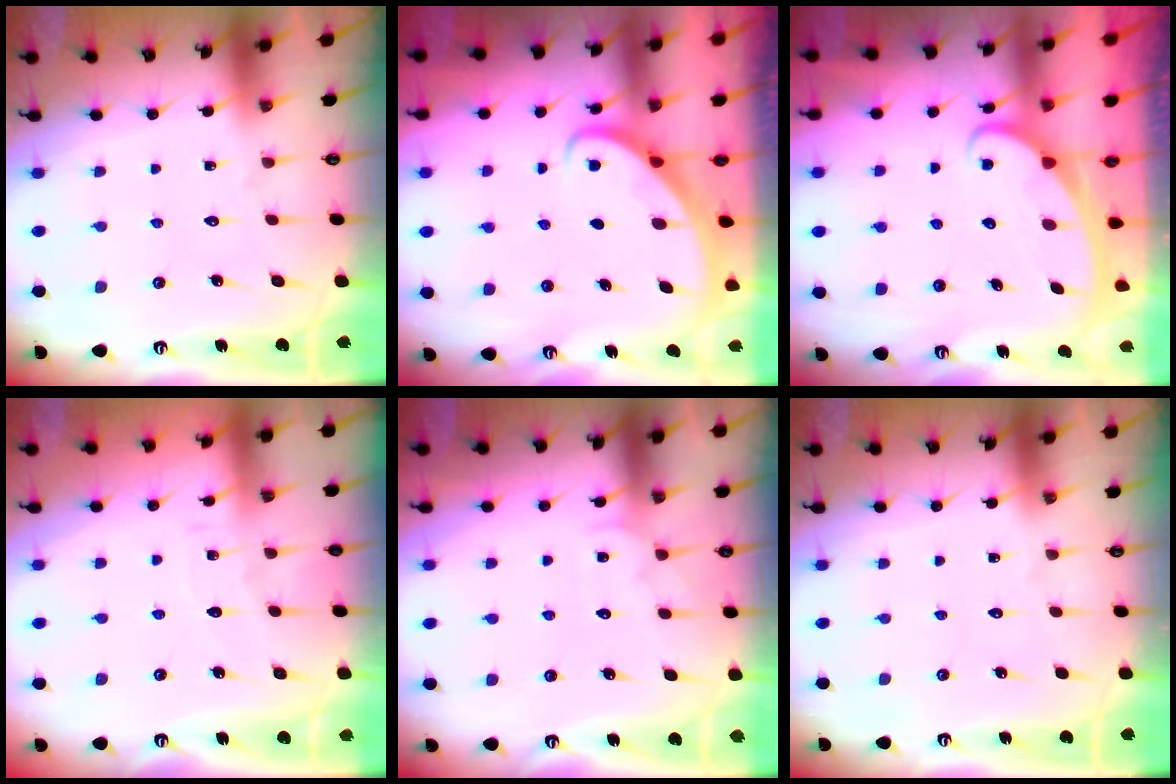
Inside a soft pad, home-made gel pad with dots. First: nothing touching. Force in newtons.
{"total": 3.0, "press": 3.0, "slide": 0.2}
{"total": 2.4, "press": 2.4, "slide": 0.3}
{"total": 2.1, "press": 2.1, "slide": 0.2}
{"total": 2.9, "press": 2.8, "slide": 0.3}
{"total": 0.0}